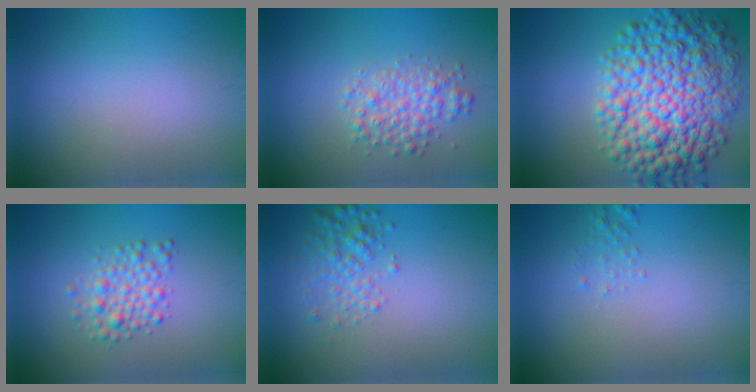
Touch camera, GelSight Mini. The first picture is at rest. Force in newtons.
{"total": 2.8, "press": 2.8, "slide": 0.1}
{"total": 10.6, "press": 10.6, "slide": 0.1}
{"total": 2.5, "press": 2.5, "slide": 0.0}
{"total": 2.4, "press": 2.4, "slide": 0.1}
{"total": 0.8, "press": 0.8, "slide": 0.1}